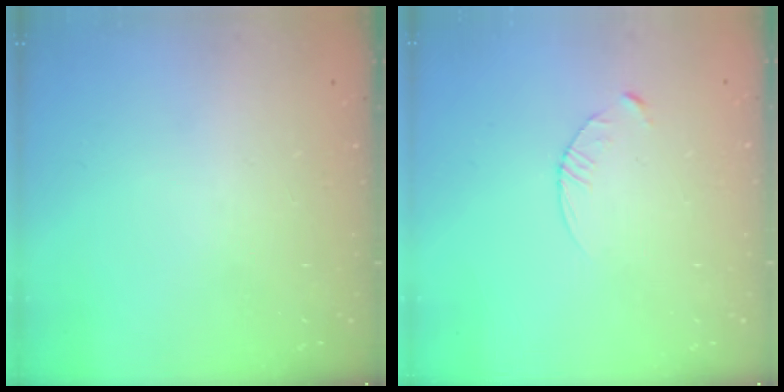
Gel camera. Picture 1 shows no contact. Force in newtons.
{"total": 3.4, "press": 3.4, "slide": 0.4}